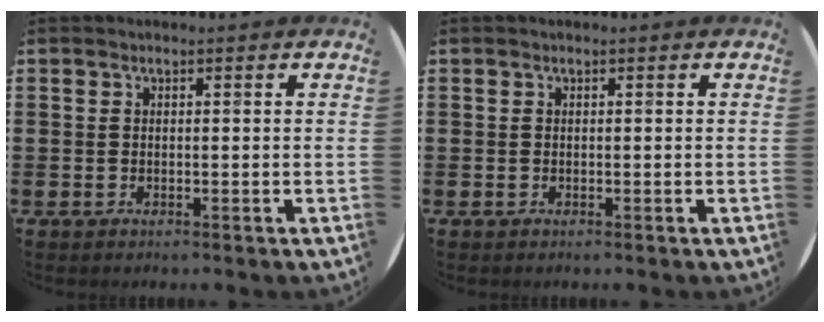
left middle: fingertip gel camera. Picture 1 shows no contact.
{"total": 0.0}